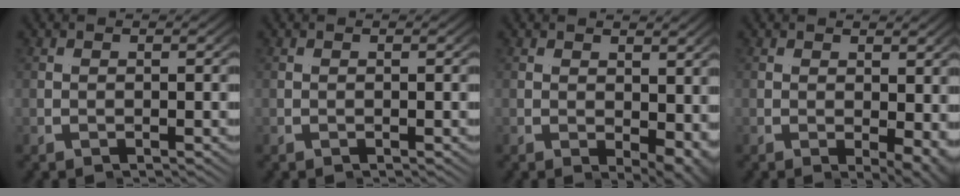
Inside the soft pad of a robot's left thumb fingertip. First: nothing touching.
{"total": 0.0}
{"total": 2.0, "force": [0.8, 0.2, 1.9], "torque": [-0.030, 0.005, 0.011]}
{"total": 1.9, "force": [0.5, 0.0, 1.9], "torque": [-0.028, 0.008, 0.003]}